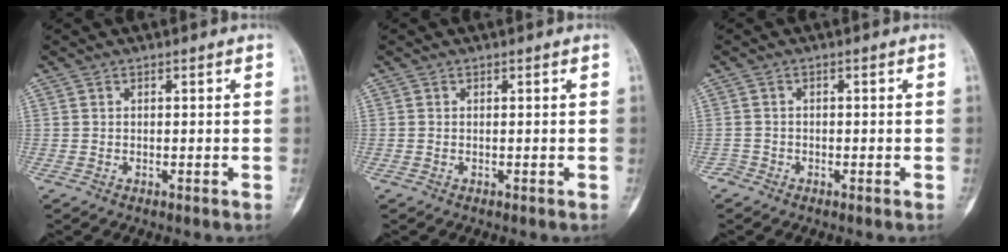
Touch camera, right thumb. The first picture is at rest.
{"total": 0.0}
{"total": 1.5, "force": [-1.1, 0.9, -0.5], "torque": [0.020, 0.004, -0.027]}